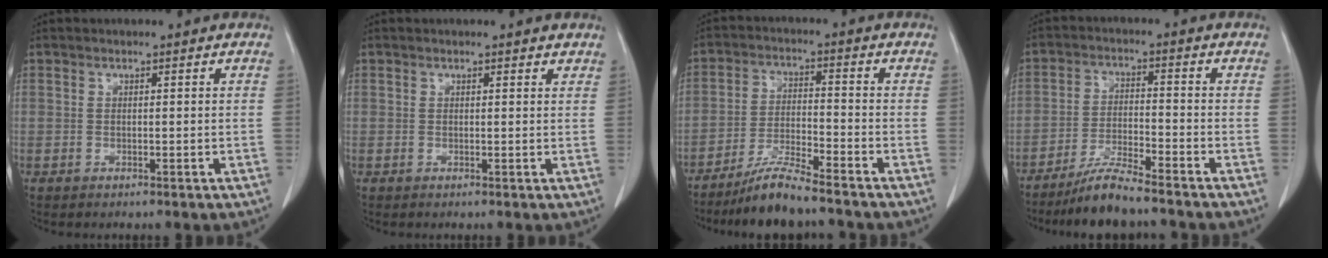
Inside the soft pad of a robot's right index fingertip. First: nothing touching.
{"total": 1.4, "force": [1.2, 0.5, 0.4], "torque": [-0.006, 0.003, 0.009]}
{"total": 7.6, "force": [-6.5, 0.0, 3.8], "torque": [-0.078, -0.023, -0.123]}
{"total": 7.1, "force": [-6.1, 0.1, 3.5], "torque": [-0.070, -0.024, -0.117]}